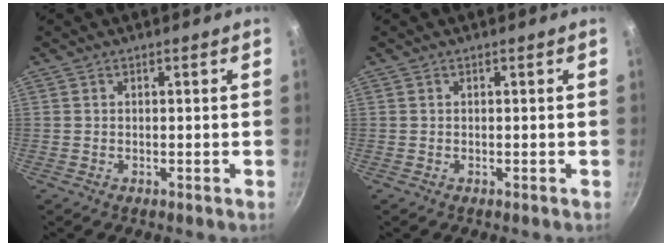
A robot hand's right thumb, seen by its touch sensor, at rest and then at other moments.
{"total": 0.0}